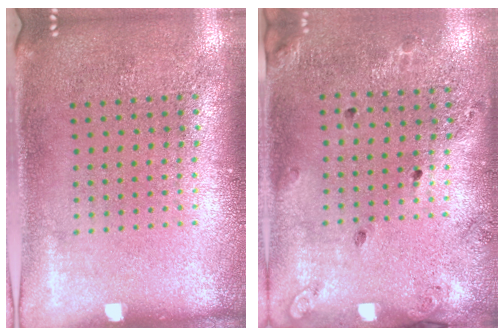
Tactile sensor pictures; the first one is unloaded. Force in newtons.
{"total": 1.6, "press": 1.3, "slide": 0.9}